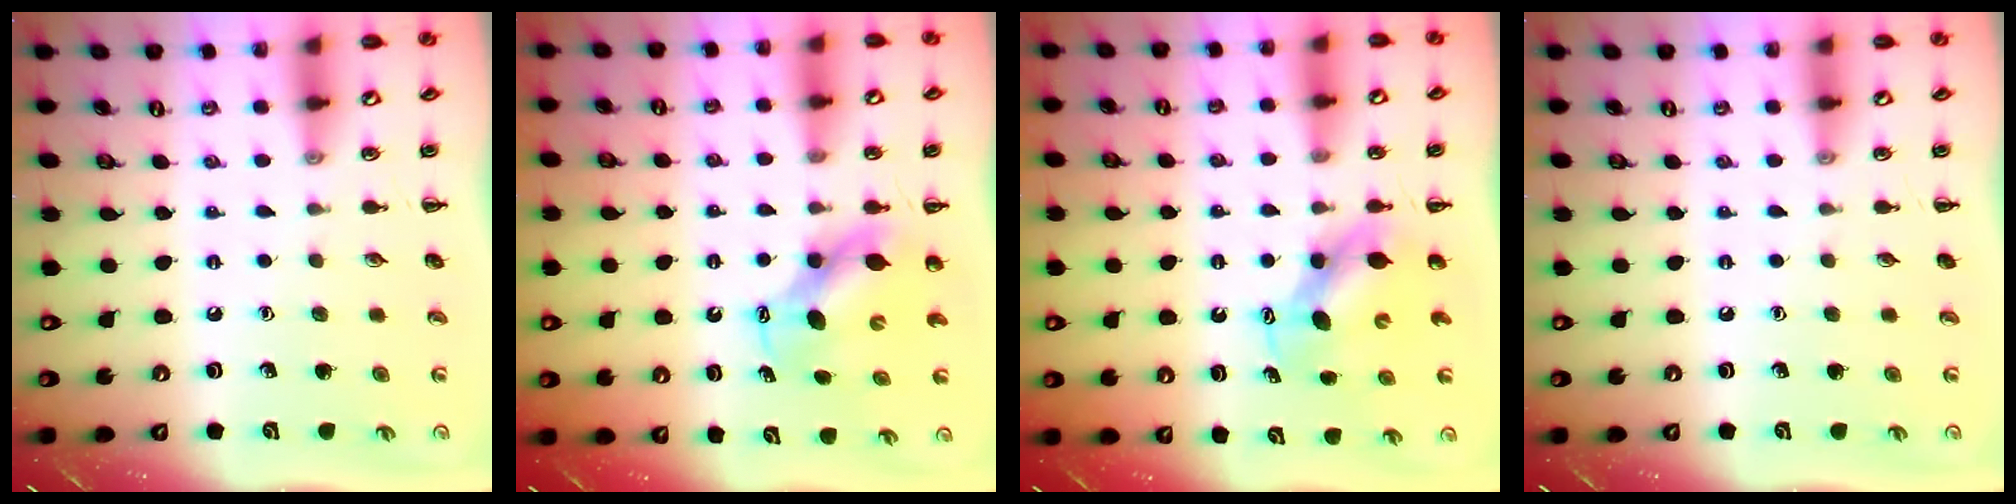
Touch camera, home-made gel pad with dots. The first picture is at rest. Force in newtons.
{"total": 6.7, "press": 6.6, "slide": 1.1}
{"total": 6.7, "press": 6.7, "slide": 0.7}
{"total": 0.0}